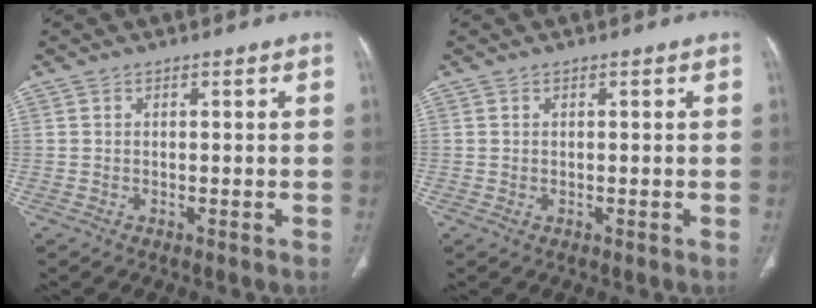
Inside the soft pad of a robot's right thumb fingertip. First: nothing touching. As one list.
[{"total": 0.6, "force": [0.0, 0.5, 0.3], "torque": [-0.007, -0.001, 0.003]}]